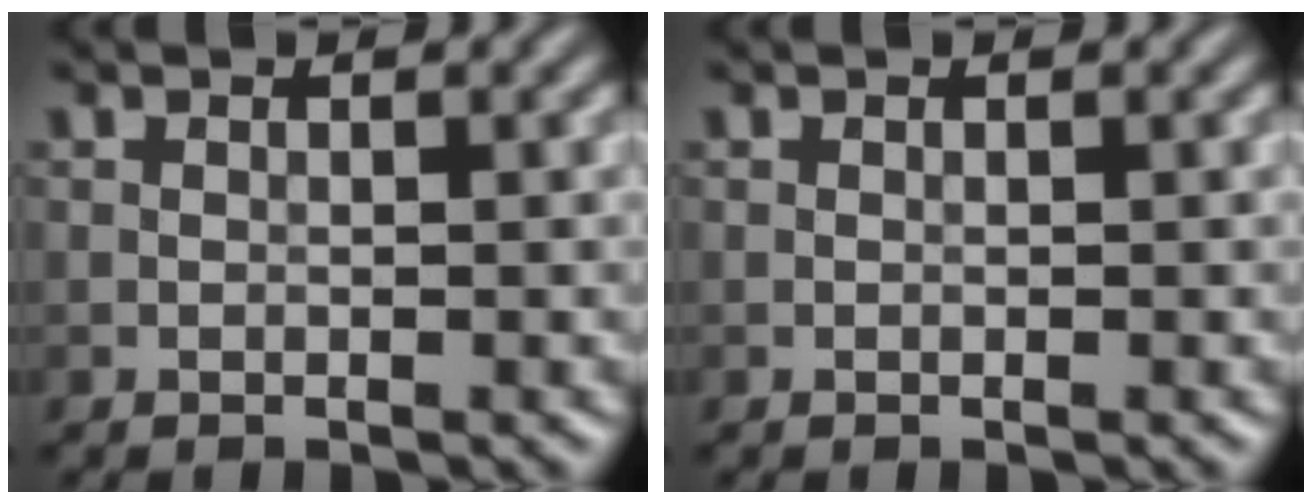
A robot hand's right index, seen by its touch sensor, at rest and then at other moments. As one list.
[{"total": 0.0}]